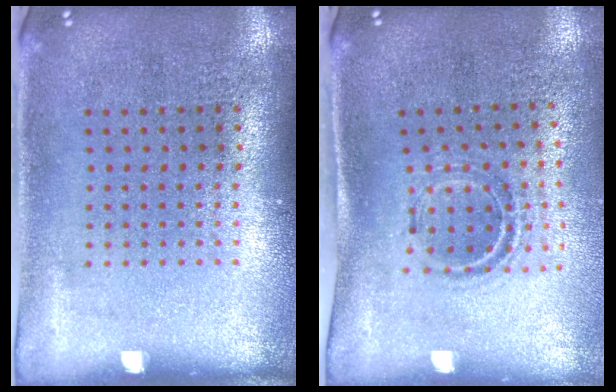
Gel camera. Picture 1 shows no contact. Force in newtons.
{"total": 0.9, "press": 0.9, "slide": 0.3}